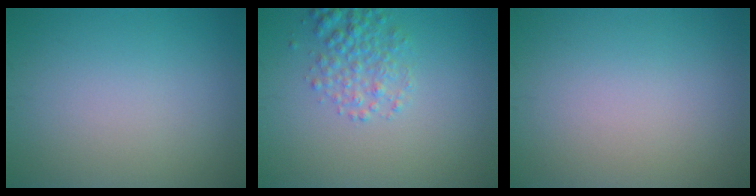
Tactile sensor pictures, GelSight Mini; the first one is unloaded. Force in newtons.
{"total": 2.9, "press": 2.9, "slide": 0.2}
{"total": 0.0}